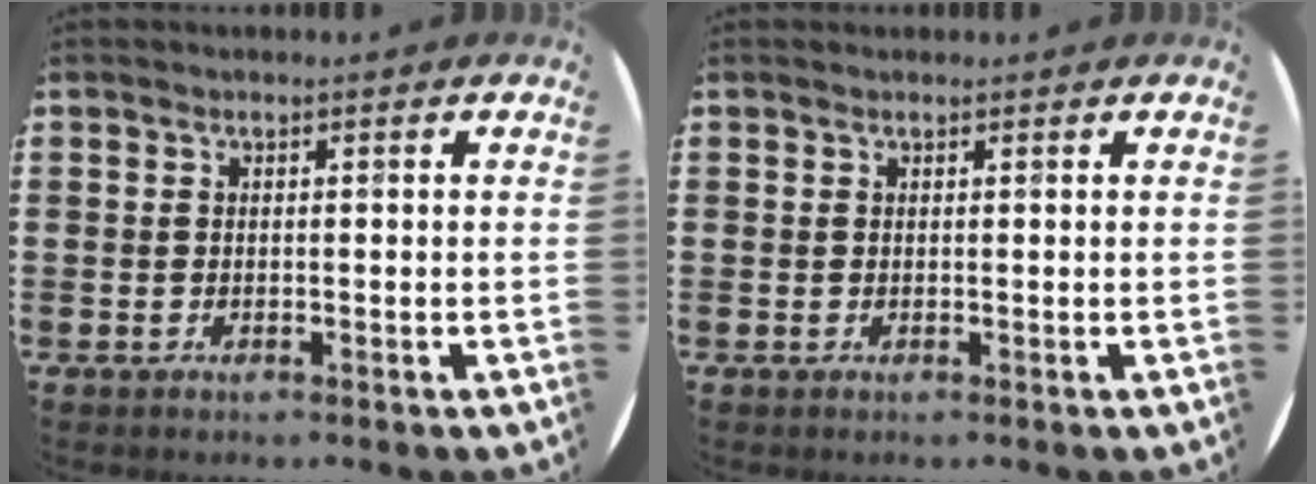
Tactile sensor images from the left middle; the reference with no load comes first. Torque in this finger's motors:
{"motor_torque": [-0.26, -0.29, 0.02, 0.01]}